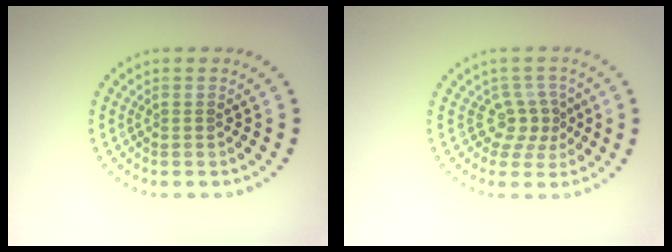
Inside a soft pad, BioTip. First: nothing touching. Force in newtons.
{"total": 2.4, "press": 1.7, "slide": 1.8}